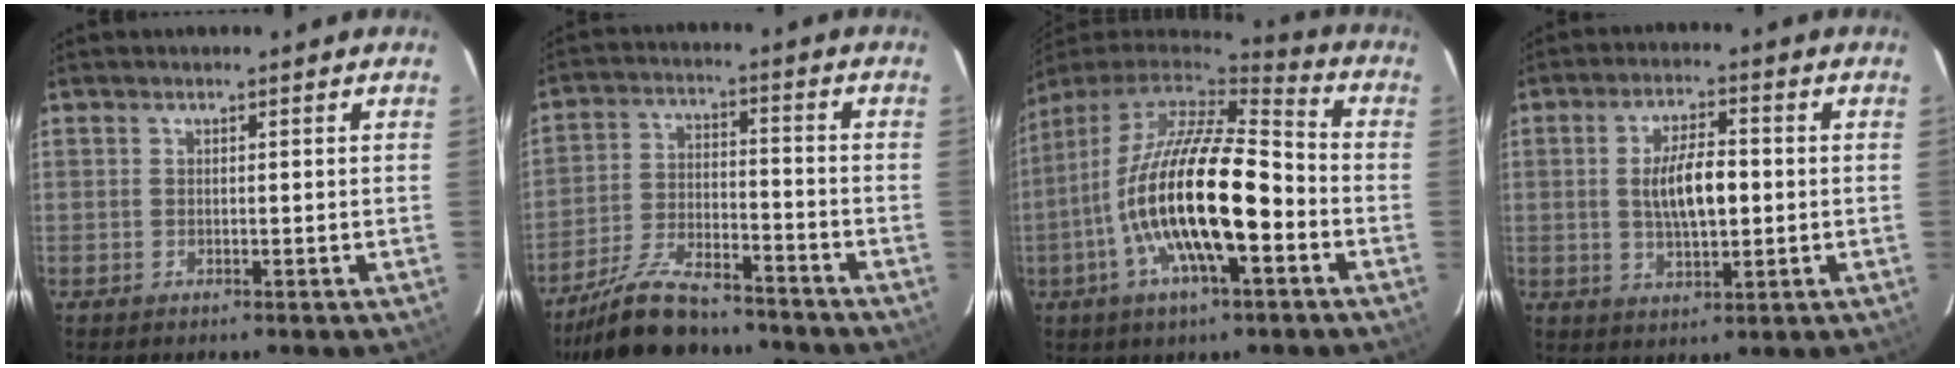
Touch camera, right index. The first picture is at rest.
{"total": 15.8, "force": [-13.6, 4.3, 6.8], "torque": [-0.148, -0.014, -0.226]}
{"total": 20.2, "force": [-5.7, 5.7, 18.5], "torque": [-0.340, -0.022, -0.109]}
{"total": 8.3, "force": [0.0, 3.3, 7.7], "torque": [-0.143, 0.004, 0.005]}